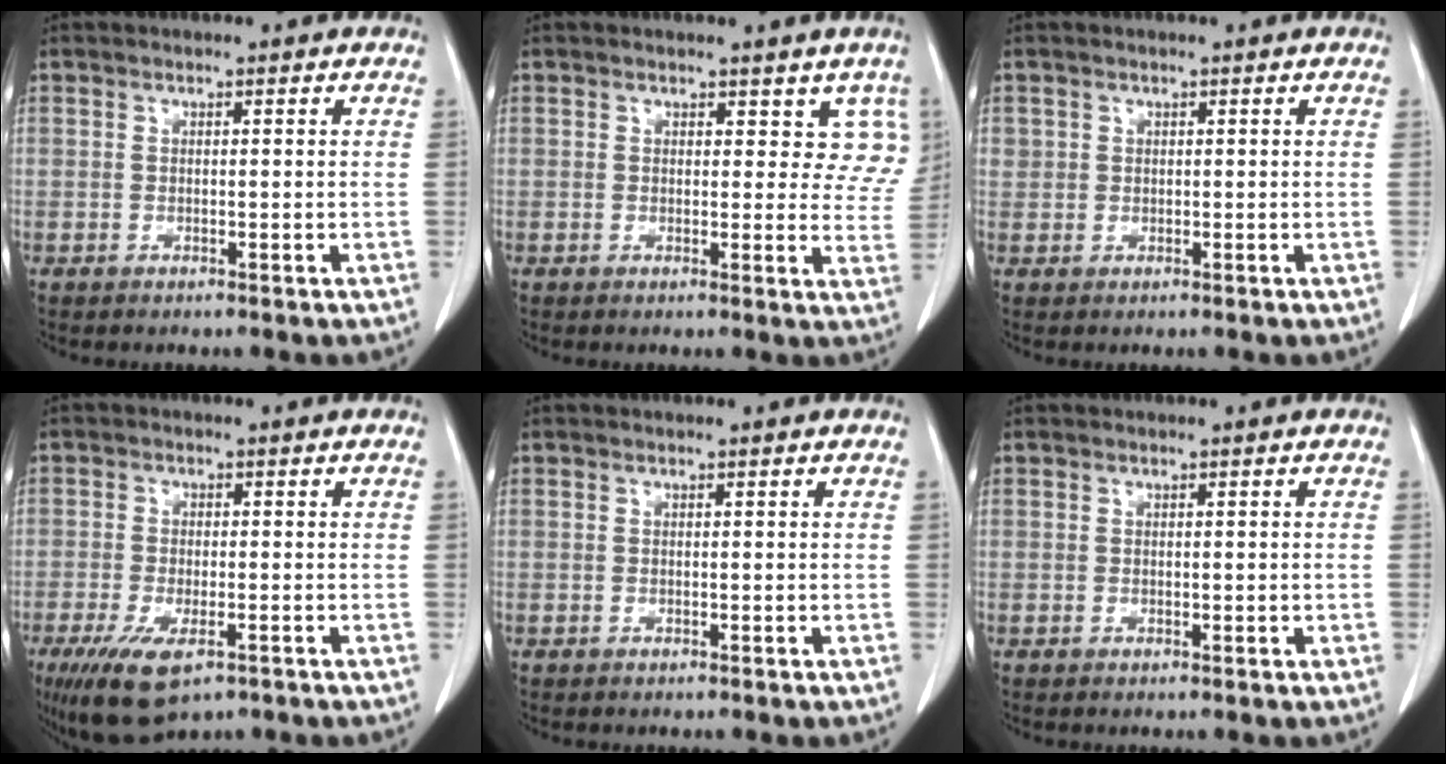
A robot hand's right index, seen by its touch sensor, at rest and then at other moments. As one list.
[{"total": 5.7, "force": [3.9, 3.3, 2.7], "torque": [0.001, -0.009, 0.029]}, {"total": 1.3, "force": [0.5, 1.2, 0.1], "torque": [0.012, 0.006, 0.007]}, {"total": 8.5, "force": [-4.8, 3.1, 6.3], "torque": [-0.116, -0.019, -0.075]}, {"total": 0.0}, {"total": 0.5, "force": [0.0, 0.2, 0.5], "torque": [-0.008, 0.000, 0.005]}]